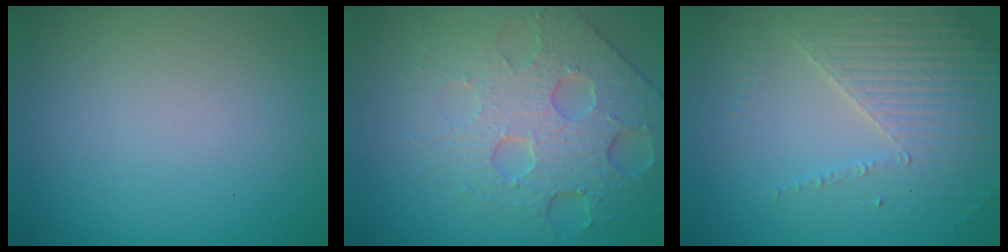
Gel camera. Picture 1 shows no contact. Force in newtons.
{"total": 8.1, "press": 5.7, "slide": 5.8}
{"total": 3.6, "press": 3.3, "slide": 1.4}